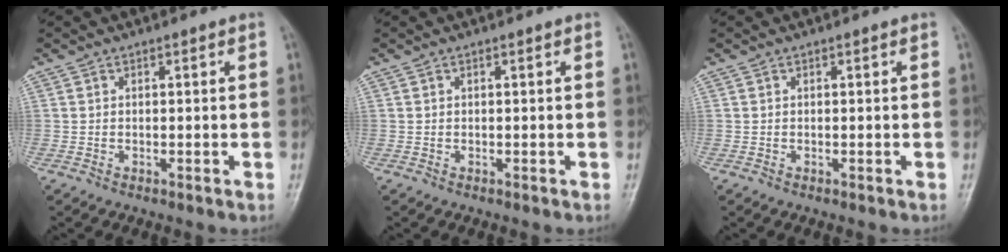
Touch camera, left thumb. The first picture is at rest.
{"total": 0.0}
{"total": 0.0}